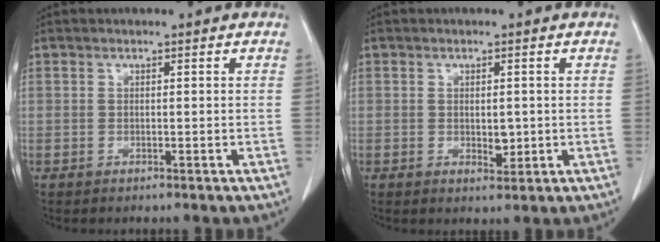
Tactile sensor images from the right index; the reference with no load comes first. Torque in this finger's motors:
{"motor_torque": [-0.02, 0.04, -0.04, 0.00]}